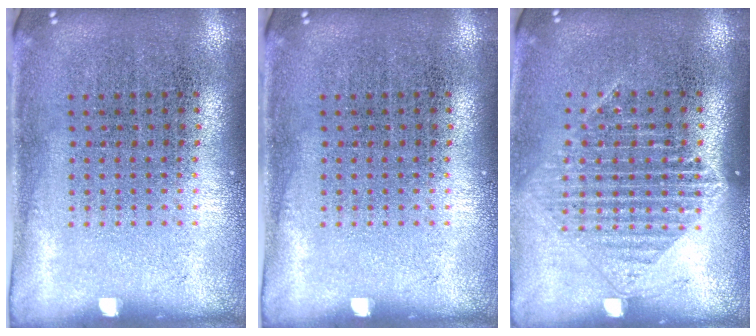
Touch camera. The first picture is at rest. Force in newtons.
{"total": 0.0}
{"total": 1.4, "press": 1.3, "slide": 0.7}